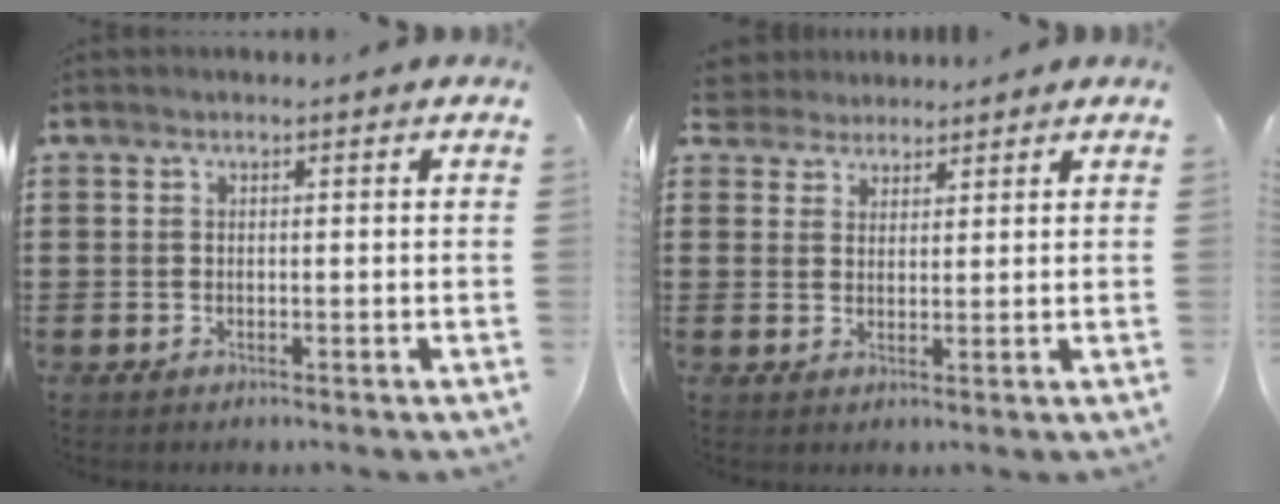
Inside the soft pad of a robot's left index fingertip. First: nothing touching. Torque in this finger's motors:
{"motor_torque": [0.13, -0.04, 0.01, -0.03]}